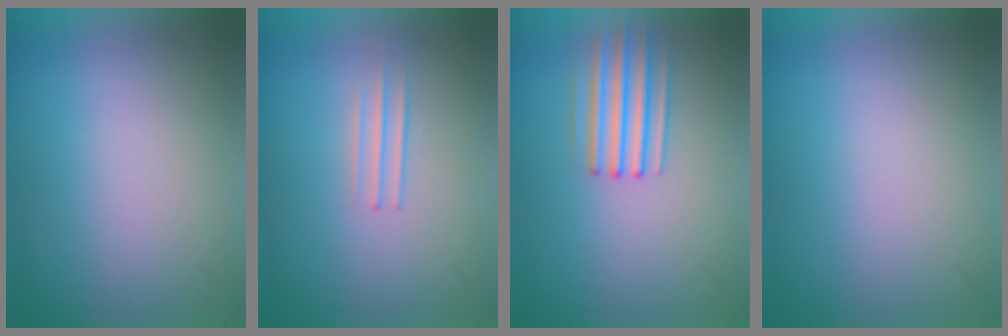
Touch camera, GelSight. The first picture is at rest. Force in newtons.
{"total": 1.3}
{"total": 2.6}
{"total": 1.5}